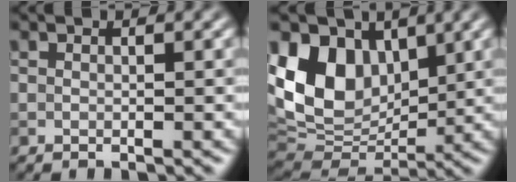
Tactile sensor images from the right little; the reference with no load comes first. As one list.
[{"total": 11.6, "force": [3.6, 8.2, 7.5], "torque": [-0.168, 0.006, 0.065]}]